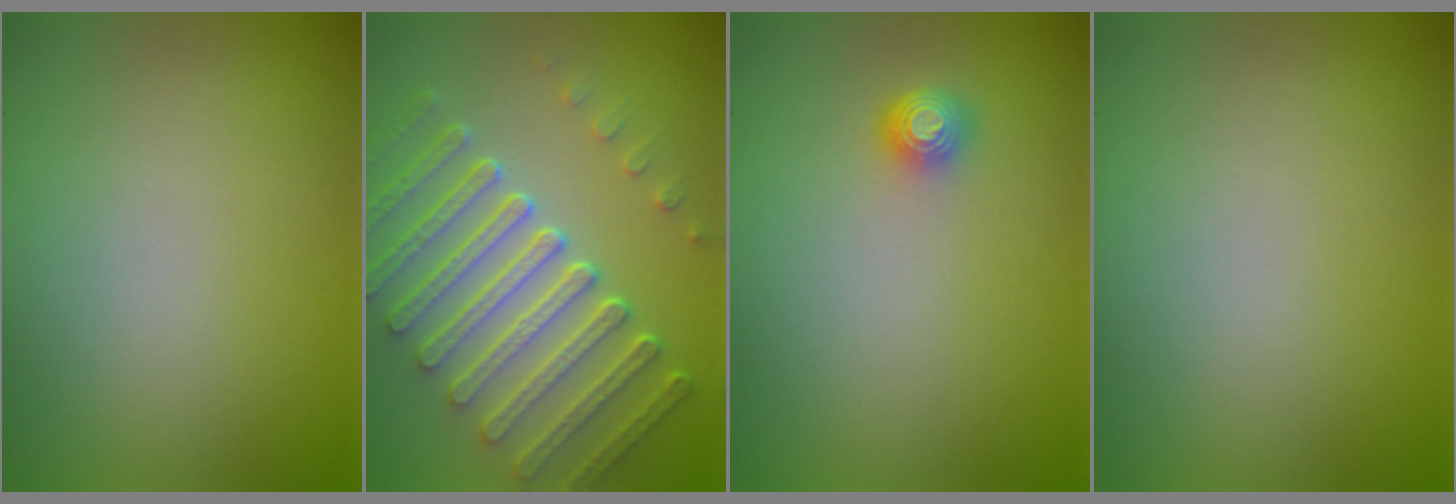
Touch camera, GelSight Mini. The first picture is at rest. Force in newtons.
{"total": 7.5, "press": 5.6, "slide": 5.0}
{"total": 1.6, "press": 1.2, "slide": 1.0}
{"total": 0.0}